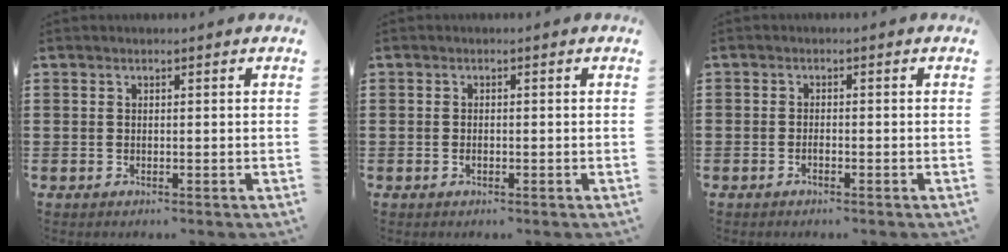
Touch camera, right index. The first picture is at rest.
{"total": 0.8, "force": [-0.3, 0.4, 0.6], "torque": [-0.013, -0.004, -0.005]}
{"total": 0.9, "force": [-0.7, 0.2, 0.5], "torque": [-0.012, -0.005, -0.011]}